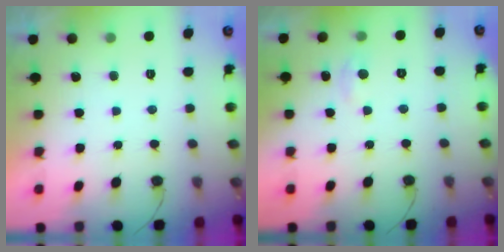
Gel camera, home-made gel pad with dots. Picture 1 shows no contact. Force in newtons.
{"total": 2.3, "press": 2.3, "slide": 0.3}